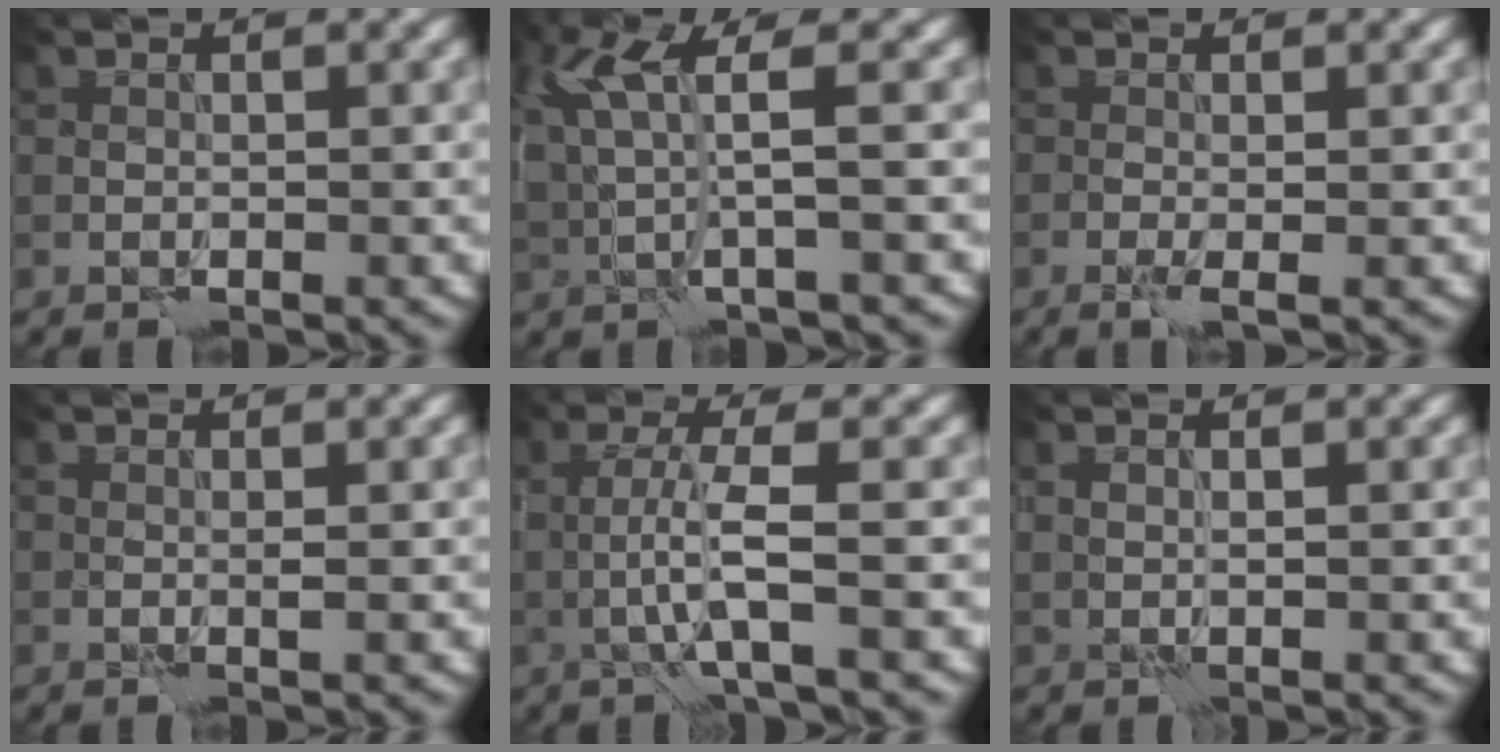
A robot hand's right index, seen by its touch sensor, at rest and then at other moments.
{"total": 4.8, "force": [2.0, 0.5, 4.3], "torque": [-0.089, 0.001, 0.039]}
{"total": 1.0, "force": [-0.2, -0.1, 1.0], "torque": [-0.022, -0.006, -0.007]}
{"total": 0.6, "force": [0.4, -0.3, 0.4], "torque": [-0.008, -0.003, 0.008]}
{"total": 3.3, "force": [-0.2, 0.0, 3.3], "torque": [-0.065, 0.002, -0.006]}
{"total": 0.7, "force": [0.6, -0.1, 0.3], "torque": [-0.009, -0.006, 0.012]}